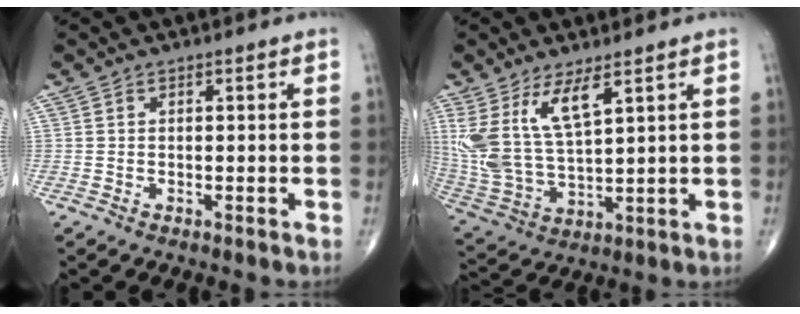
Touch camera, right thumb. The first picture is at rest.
{"total": 13.3, "force": [6.2, 5.0, 10.6], "torque": [-0.225, -0.029, 0.139]}